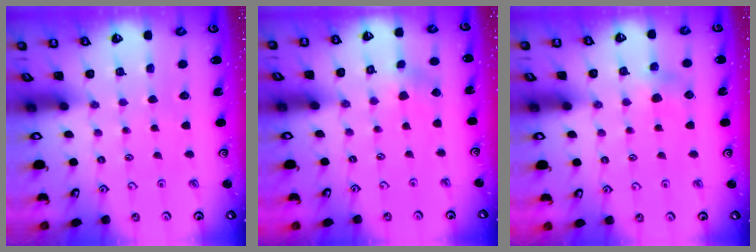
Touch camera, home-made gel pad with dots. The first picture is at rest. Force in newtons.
{"total": 2.3, "press": 2.1, "slide": 0.7}
{"total": 5.5, "press": 5.4, "slide": 0.5}